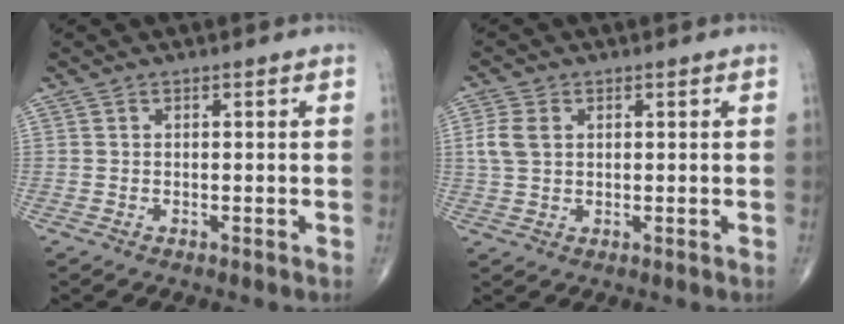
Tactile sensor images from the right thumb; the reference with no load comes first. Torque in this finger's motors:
{"motor_torque": [-0.30, 0.37, 0.20, -0.14, 0.13]}